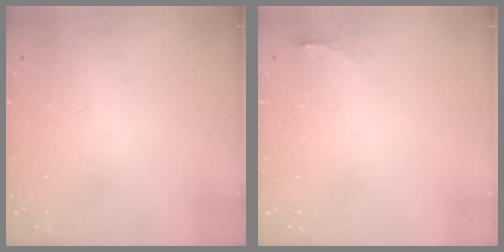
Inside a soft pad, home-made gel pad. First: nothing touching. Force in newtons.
{"total": 3.7, "press": 3.4, "slide": 1.5}